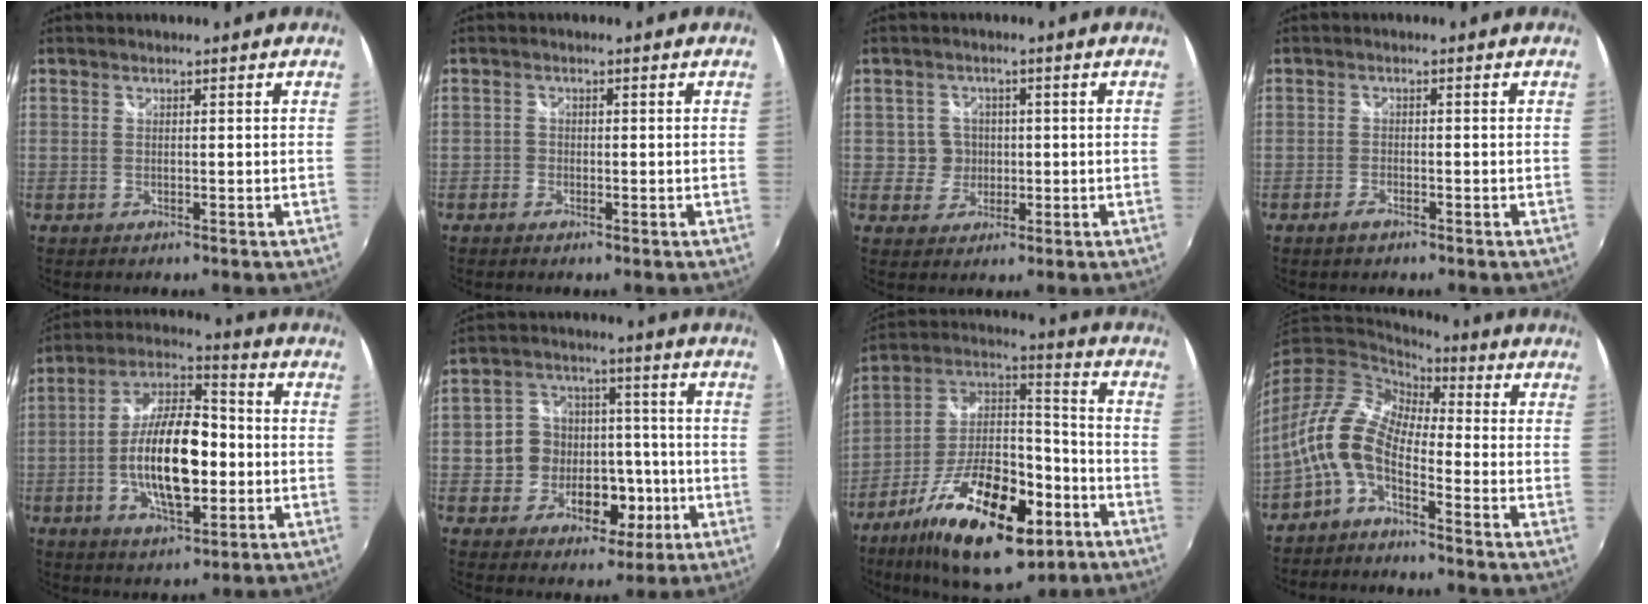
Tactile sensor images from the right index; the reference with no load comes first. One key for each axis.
{"total": 1.4, "fx": -1.0, "fy": 1.0, "fz": 0.1, "tx": -0.007, "ty": -0.001, "tz": -0.020}
{"total": 3.9, "fx": -0.1, "fy": 3.9, "fz": 0.2, "tx": -0.001, "ty": 0.015, "tz": 0.000}
{"total": 1.9, "fx": -1.5, "fy": 0.8, "fz": 0.9, "tx": -0.024, "ty": -0.002, "tz": -0.030}
{"total": 16.4, "fx": -2.8, "fy": 6.9, "fz": 14.6, "tx": -0.277, "ty": 0.007, "tz": -0.051}
{"total": 12.0, "fx": -2.7, "fy": 10.6, "fz": 4.9, "tx": -0.108, "ty": 0.035, "tz": -0.033}
{"total": 25.4, "fx": -12.4, "fy": 11.2, "fz": 19.1, "tx": -0.340, "ty": -0.010, "tz": -0.197}
{"total": 9.7, "fx": -4.0, "fy": 5.0, "fz": 7.4, "tx": -0.153, "ty": 0.014, "tz": -0.092}